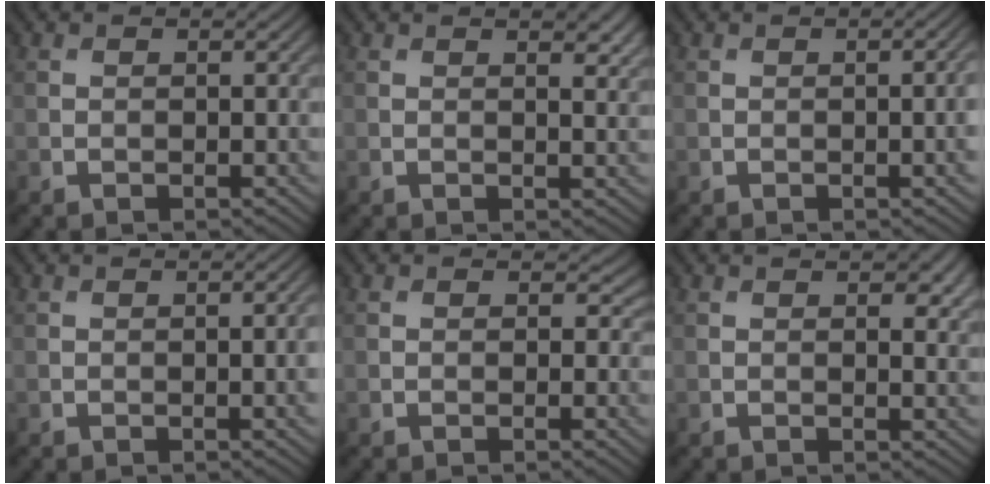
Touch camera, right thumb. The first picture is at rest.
{"total": 2.6, "force": [1.5, 0.7, 2.0], "torque": [-0.032, -0.003, 0.025]}
{"total": 2.9, "force": [-0.2, 0.7, 2.8], "torque": [-0.035, 0.004, -0.004]}
{"total": 2.3, "force": [-0.2, 0.5, 2.2], "torque": [-0.028, 0.002, -0.003]}
{"total": 1.1, "force": [0.2, 1.0, 0.4], "torque": [-0.010, -0.008, -0.001]}
{"total": 3.0, "force": [1.4, 1.0, 2.4], "torque": [-0.036, -0.003, 0.022]}